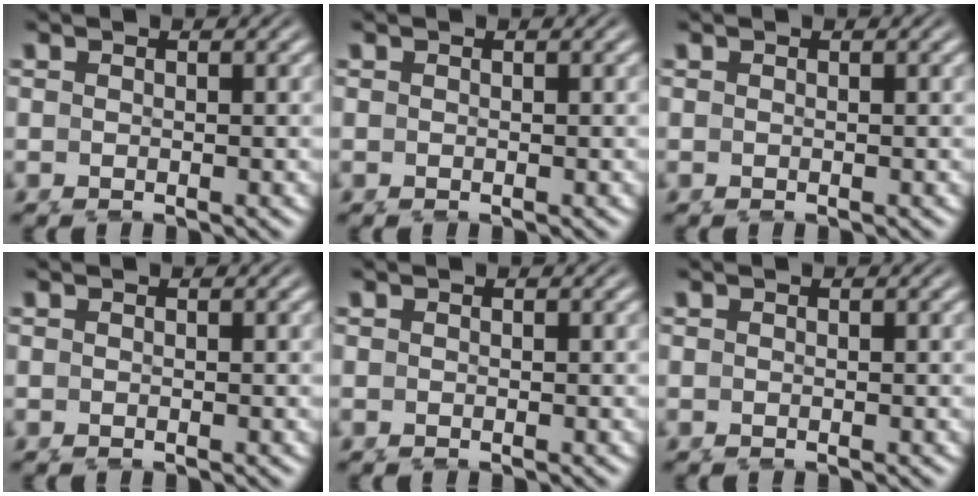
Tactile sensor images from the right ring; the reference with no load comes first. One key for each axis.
{"total": 0.0}
{"total": 0.0}
{"total": 0.0}
{"total": 0.0}
{"total": 0.0}